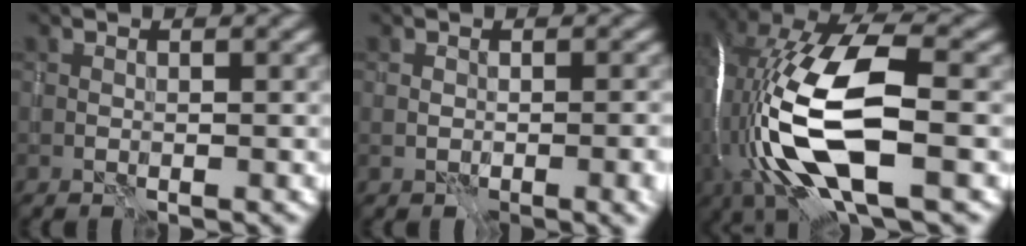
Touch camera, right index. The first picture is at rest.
{"total": 4.0, "force": [-0.9, 2.1, 3.4], "torque": [-0.042, -0.012, -0.005]}
{"total": 16.4, "force": [-2.8, 6.4, 14.9], "torque": [-0.308, 0.009, -0.050]}